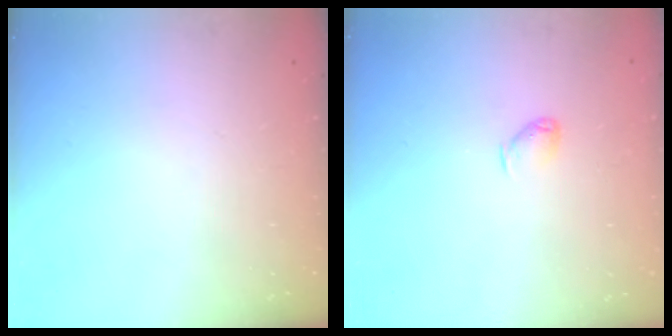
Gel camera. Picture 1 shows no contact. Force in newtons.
{"total": 3.9, "press": 3.8, "slide": 0.5}